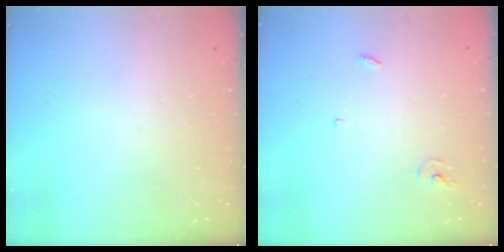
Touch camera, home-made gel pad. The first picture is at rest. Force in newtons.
{"total": 3.0, "press": 3.0, "slide": 0.2}